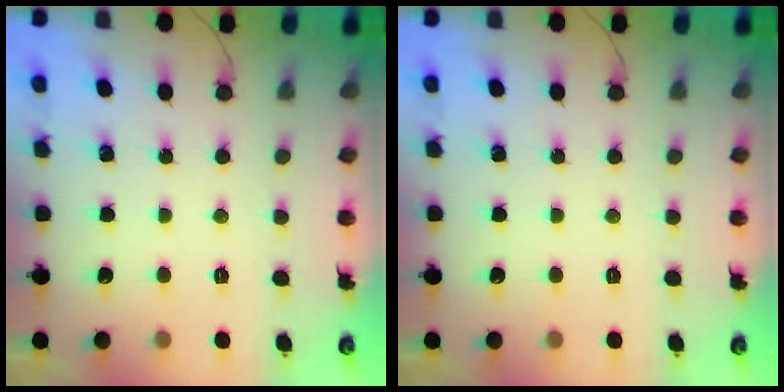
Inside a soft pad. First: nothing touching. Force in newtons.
{"total": 0.0}